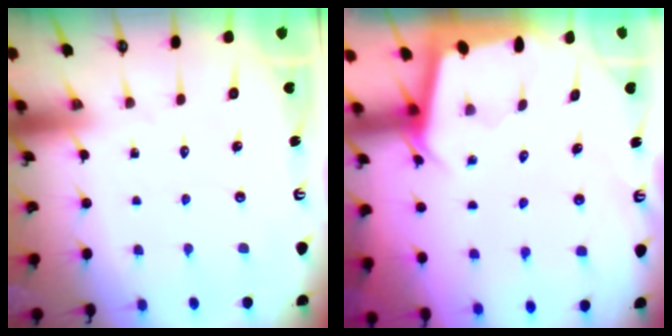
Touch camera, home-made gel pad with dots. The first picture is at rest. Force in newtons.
{"total": 2.0, "press": 2.0, "slide": 0.3}